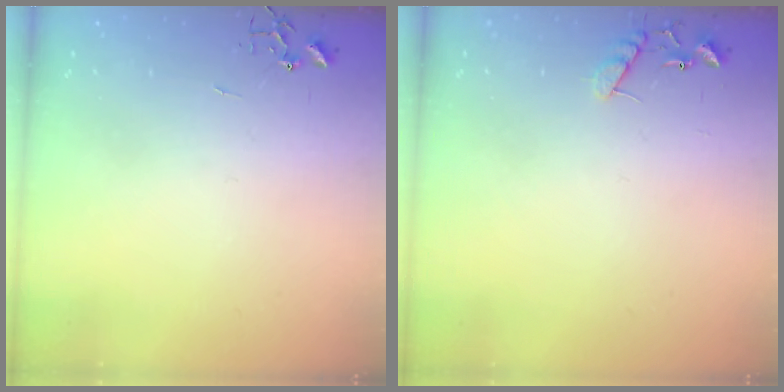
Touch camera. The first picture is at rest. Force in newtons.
{"total": 8.8, "press": 8.8, "slide": 0.4}